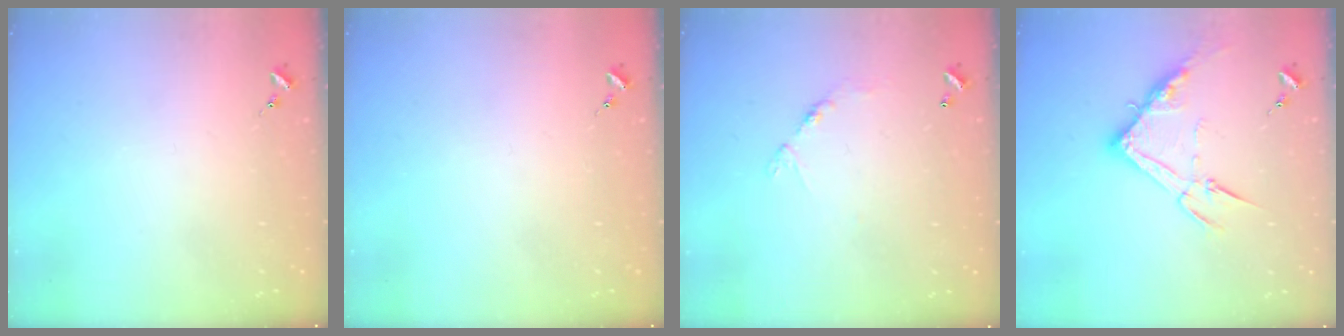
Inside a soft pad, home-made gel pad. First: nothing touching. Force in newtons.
{"total": 0.0}
{"total": 5.9, "press": 5.9, "slide": 0.4}
{"total": 13.9, "press": 13.8, "slide": 0.9}